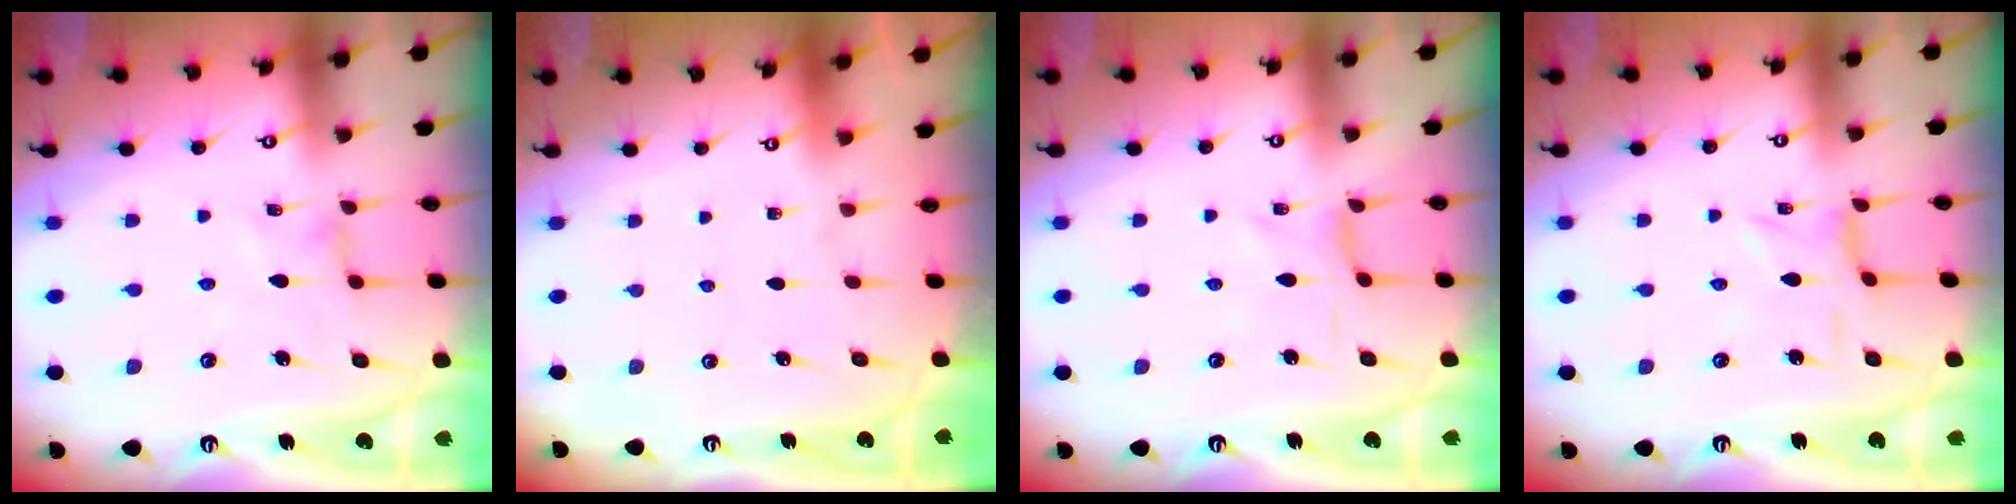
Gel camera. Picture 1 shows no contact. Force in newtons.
{"total": 0.0}
{"total": 0.0}
{"total": 0.6, "press": 0.5, "slide": 0.3}